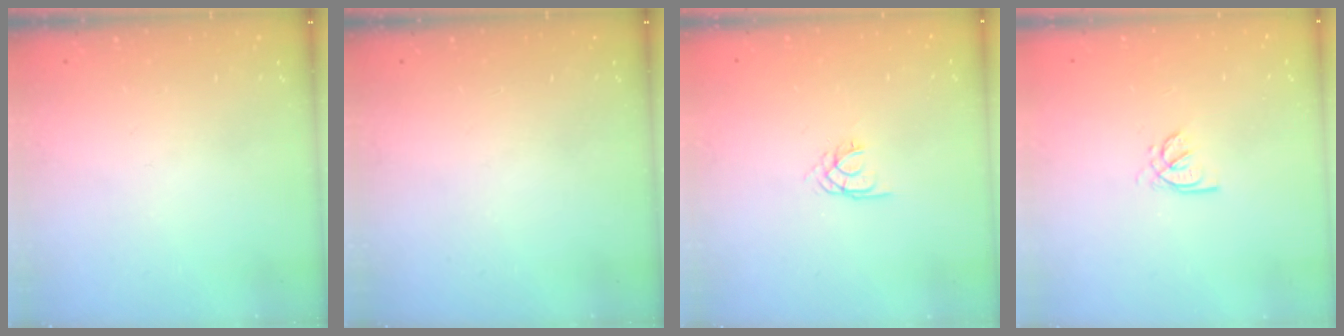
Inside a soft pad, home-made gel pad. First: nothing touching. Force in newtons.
{"total": 0.0}
{"total": 1.7, "press": 1.7, "slide": 0.1}
{"total": 1.6, "press": 1.6, "slide": 0.3}